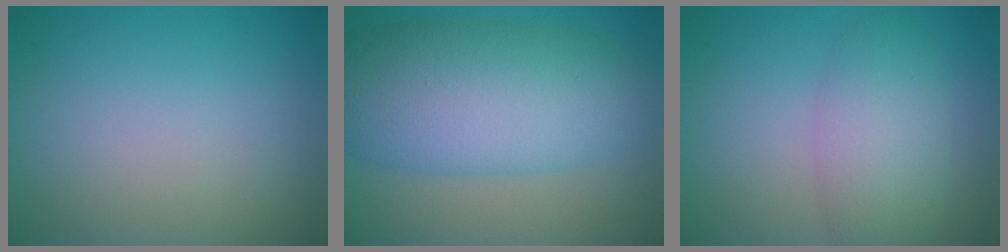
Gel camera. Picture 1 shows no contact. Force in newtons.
{"total": 9.9, "press": 9.9, "slide": 0.2}
{"total": 4.3, "press": 4.2, "slide": 0.2}